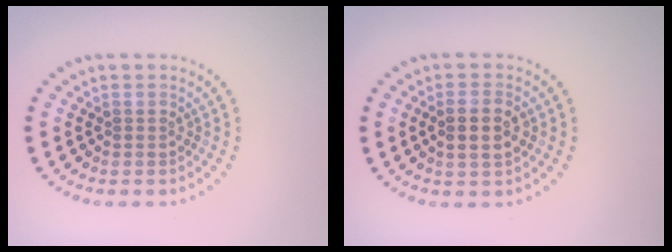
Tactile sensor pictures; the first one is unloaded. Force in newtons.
{"total": 2.9, "press": 2.8, "slide": 0.6}